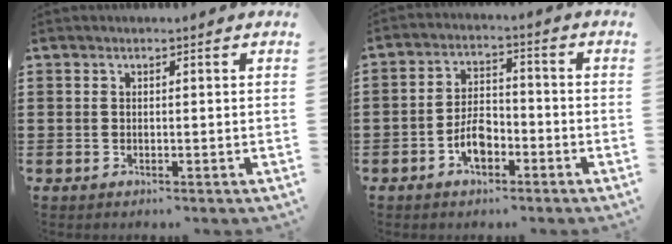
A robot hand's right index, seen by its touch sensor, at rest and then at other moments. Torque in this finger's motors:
{"motor_torque": [2.14, 0.00, 0.36, 0.11]}